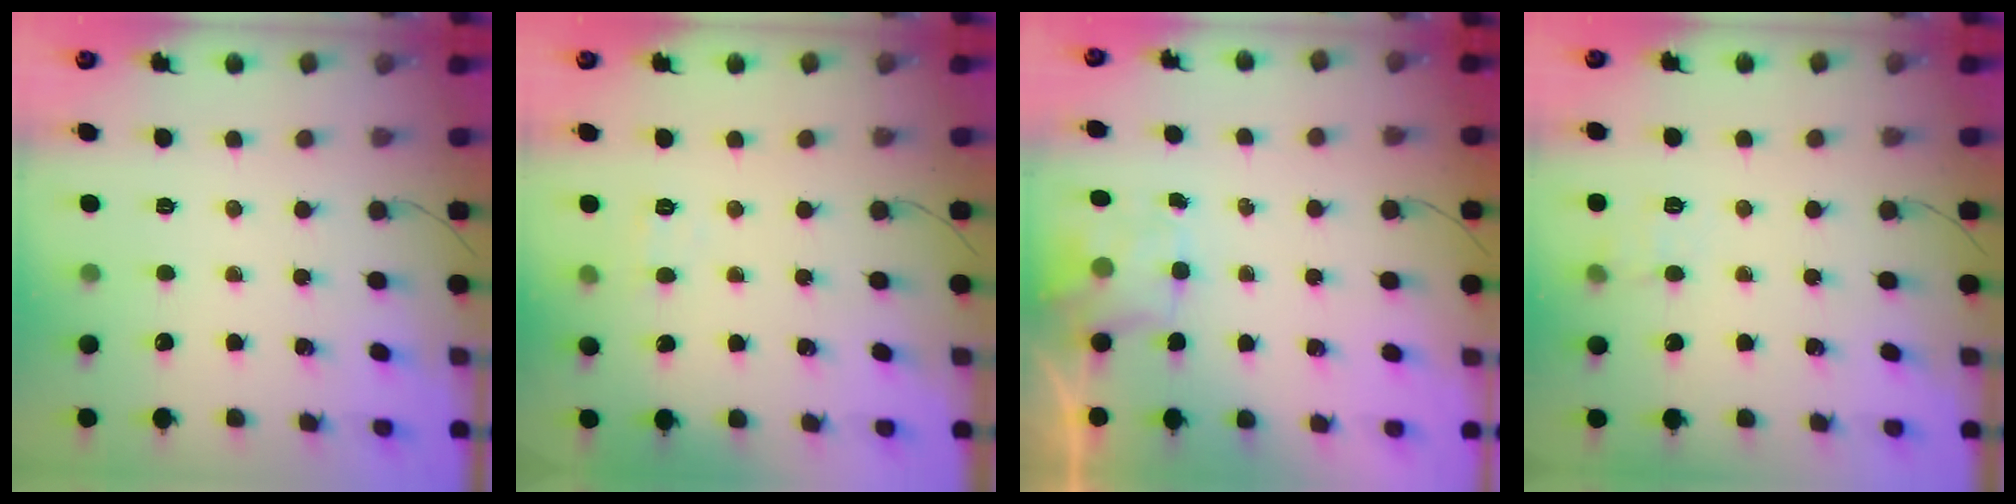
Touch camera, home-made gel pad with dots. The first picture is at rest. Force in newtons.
{"total": 3.6, "press": 3.3, "slide": 1.5}
{"total": 1.5, "press": 1.3, "slide": 0.8}
{"total": 7.1, "press": 6.8, "slide": 1.9}